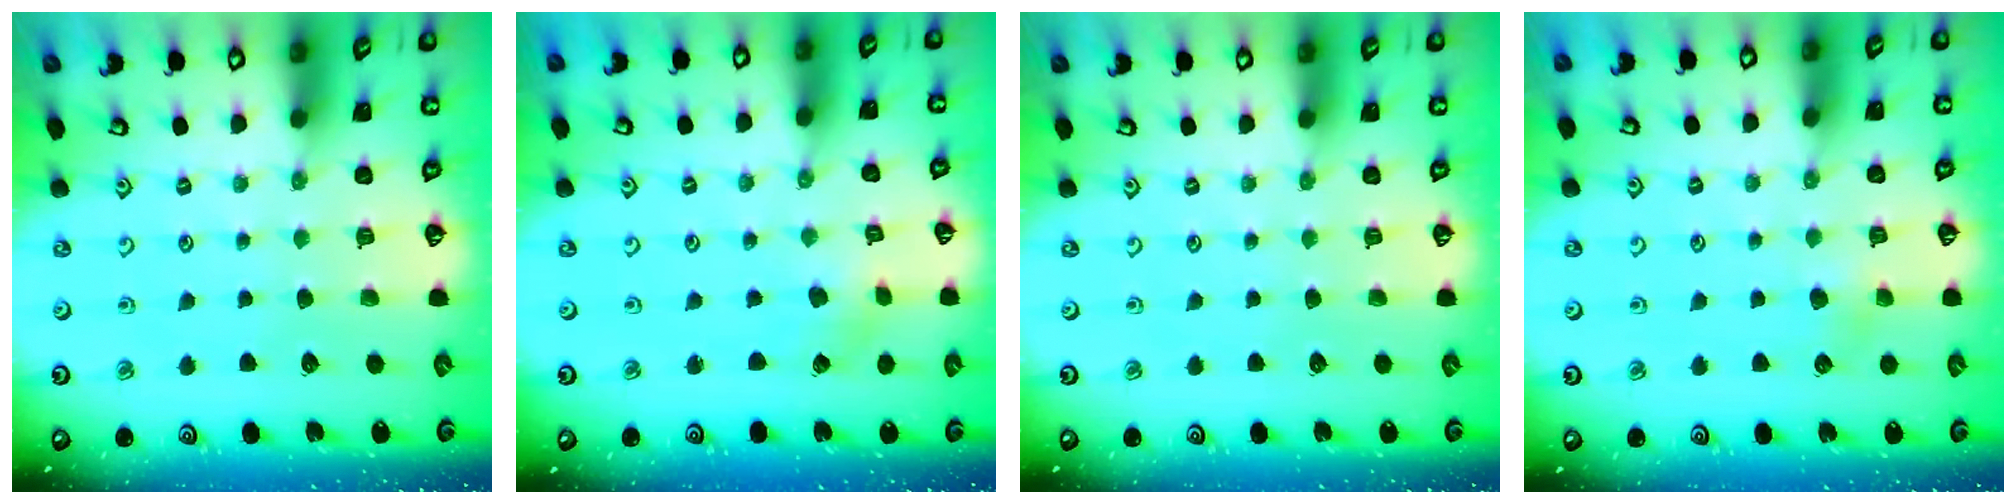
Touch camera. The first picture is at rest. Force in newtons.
{"total": 1.3, "press": 1.3, "slide": 0.1}
{"total": 0.0}
{"total": 4.0, "press": 4.0, "slide": 0.2}